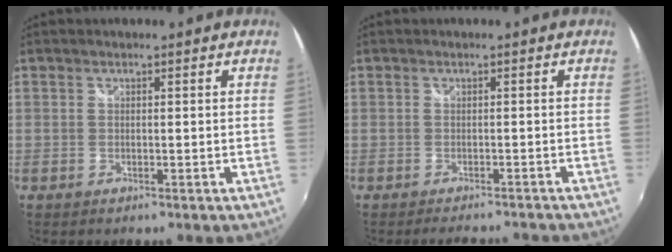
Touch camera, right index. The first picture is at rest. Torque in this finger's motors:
{"motor_torque": [-0.79, 0.15, -0.53, -0.11]}